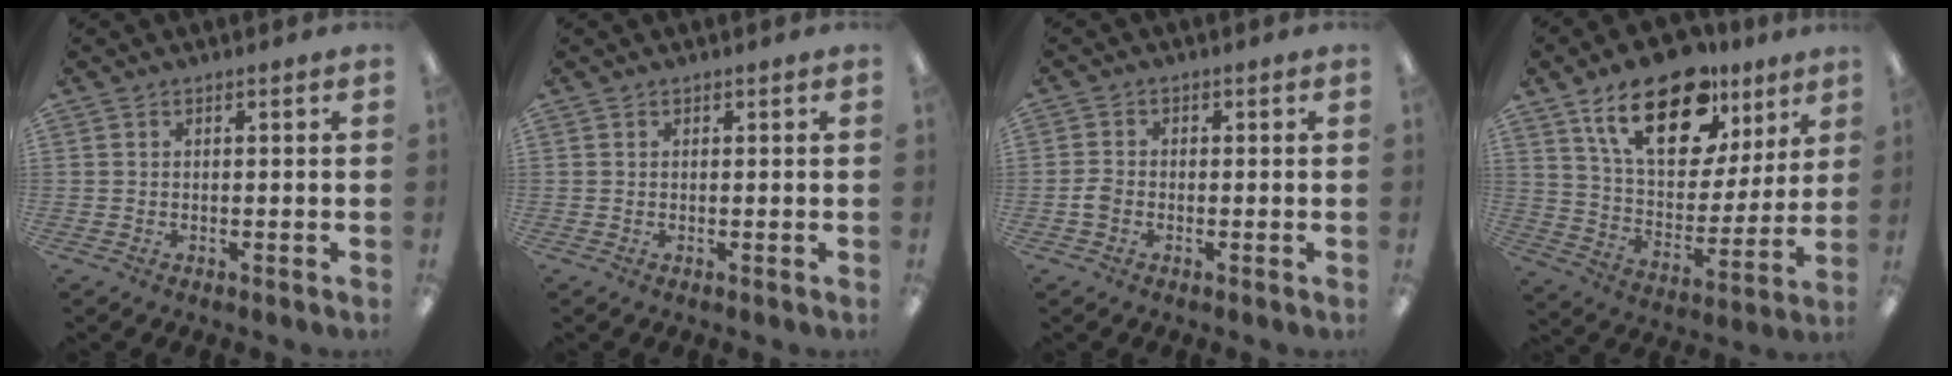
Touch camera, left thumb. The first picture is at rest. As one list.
[{"total": 0.0}, {"total": 2.5, "force": [-0.8, 1.9, 1.4], "torque": [-0.024, 0.005, -0.015]}, {"total": 22.0, "force": [14.0, 10.8, 13.1], "torque": [-0.217, -0.066, 0.242]}]